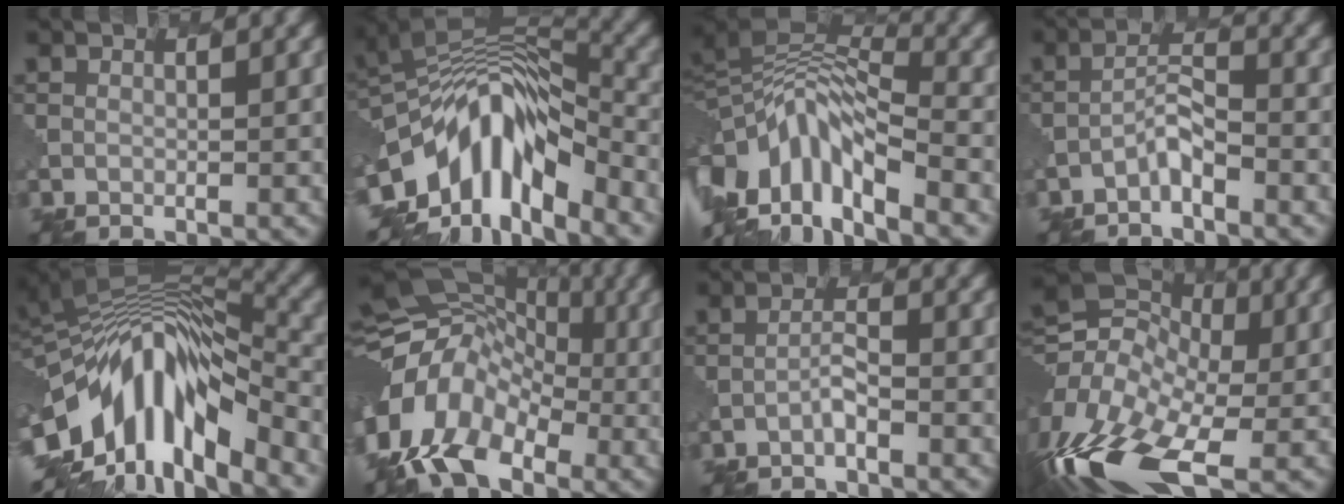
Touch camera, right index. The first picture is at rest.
{"total": 10.8, "force": [-5.4, 5.0, 7.9], "torque": [-0.124, 0.010, -0.103]}
{"total": 12.8, "force": [-4.6, 5.9, 10.4], "torque": [-0.201, 0.015, -0.081]}
{"total": 1.9, "force": [-1.4, 0.3, 1.2], "torque": [-0.026, 0.010, -0.029]}
{"total": 13.4, "force": [-4.8, 6.3, 10.9], "torque": [-0.193, 0.023, -0.080]}
{"total": 12.9, "force": [-5.1, 8.9, 7.8], "torque": [-0.154, 0.001, -0.103]}
{"total": 1.2, "force": [-0.7, 0.0, 0.9], "torque": [-0.017, 0.006, -0.017]}
{"total": 15.2, "force": [-5.1, 8.7, 11.4], "torque": [-0.258, -0.003, -0.099]}